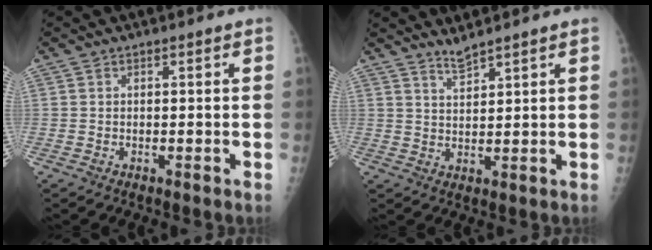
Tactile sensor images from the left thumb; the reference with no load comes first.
{"total": 3.0, "force": [2.9, -0.2, 1.0], "torque": [-0.017, -0.023, 0.060]}